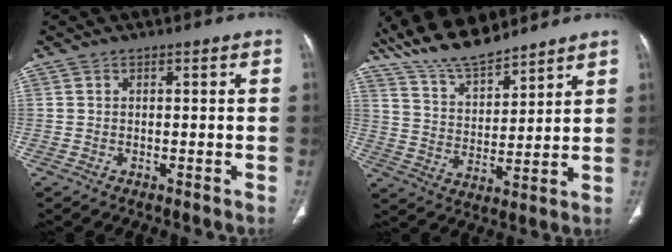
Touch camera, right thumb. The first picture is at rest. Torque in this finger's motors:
{"motor_torque": [-2.32, 2.41, -0.40, 1.17, 0.06]}